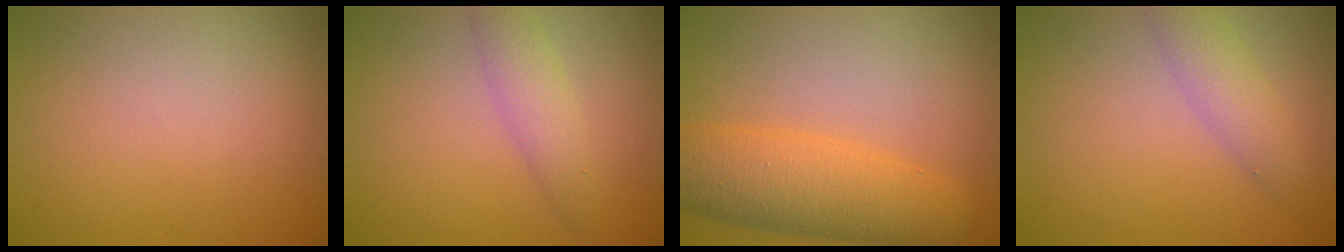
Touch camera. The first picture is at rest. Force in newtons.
{"total": 2.9, "press": 2.9, "slide": 0.0}
{"total": 6.9, "press": 6.9, "slide": 0.2}
{"total": 3.0, "press": 3.0, "slide": 0.1}